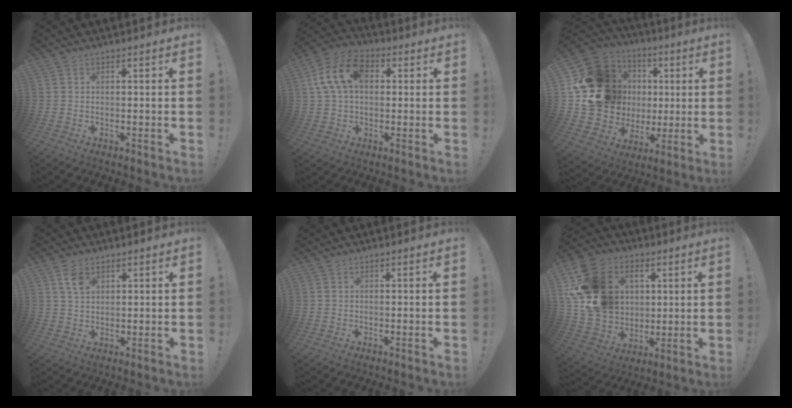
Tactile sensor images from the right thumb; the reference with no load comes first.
{"total": 14.5, "force": [3.2, 9.6, 10.3], "torque": [-0.199, 0.013, 0.062]}
{"total": 20.6, "force": [4.1, 18.0, 9.2], "torque": [-0.156, -0.015, 0.131]}
{"total": 5.3, "force": [2.7, 3.2, 3.2], "torque": [-0.060, -0.004, 0.052]}
{"total": 0.0}
{"total": 18.9, "force": [4.9, 15.8, 9.1], "torque": [-0.157, -0.007, 0.112]}